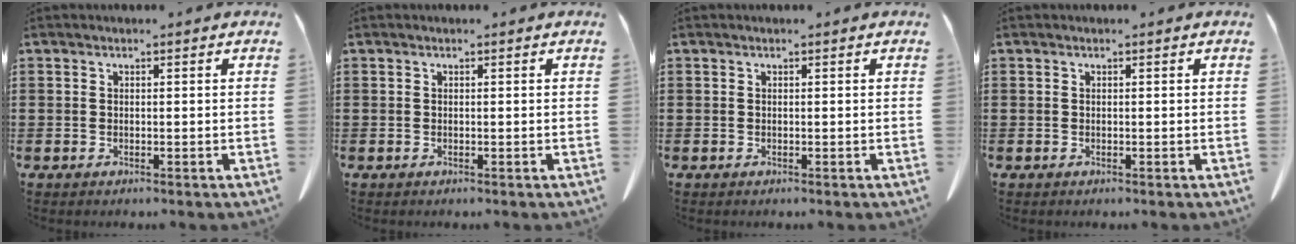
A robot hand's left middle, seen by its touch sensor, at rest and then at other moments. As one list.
[{"total": 0.0}, {"total": 0.0}, {"total": 0.0}]